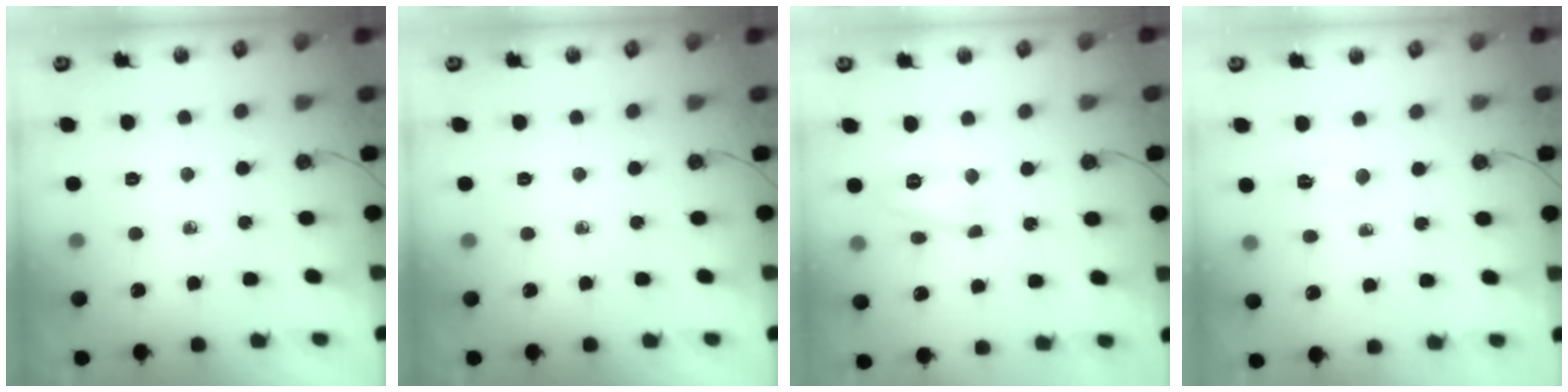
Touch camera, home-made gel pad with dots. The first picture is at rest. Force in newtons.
{"total": 0.0}
{"total": 8.5, "press": 8.5, "slide": 1.0}
{"total": 4.1, "press": 3.7, "slide": 1.8}